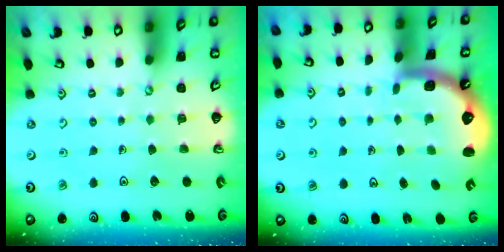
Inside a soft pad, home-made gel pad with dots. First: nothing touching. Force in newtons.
{"total": 1.6, "press": 1.5, "slide": 0.6}